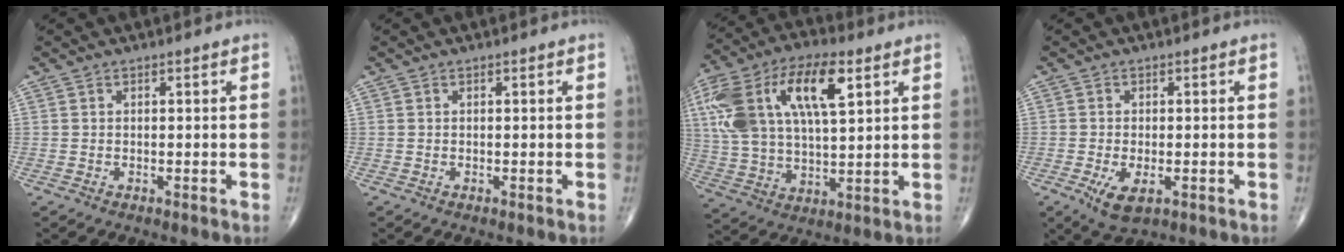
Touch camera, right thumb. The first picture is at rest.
{"total": 0.0}
{"total": 22.1, "force": [7.7, 10.0, 18.2], "torque": [-0.367, 0.010, 0.138]}
{"total": 5.1, "force": [-1.8, 2.3, 4.1], "torque": [-0.079, -0.010, -0.025]}